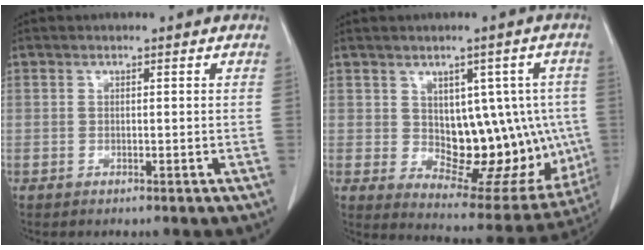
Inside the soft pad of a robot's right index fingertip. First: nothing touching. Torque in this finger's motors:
{"motor_torque": [0.26, 0.27, 0.27, 0.05]}